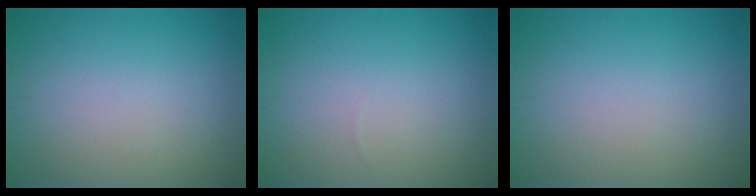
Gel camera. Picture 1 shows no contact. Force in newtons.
{"total": 0.0}
{"total": 0.0}